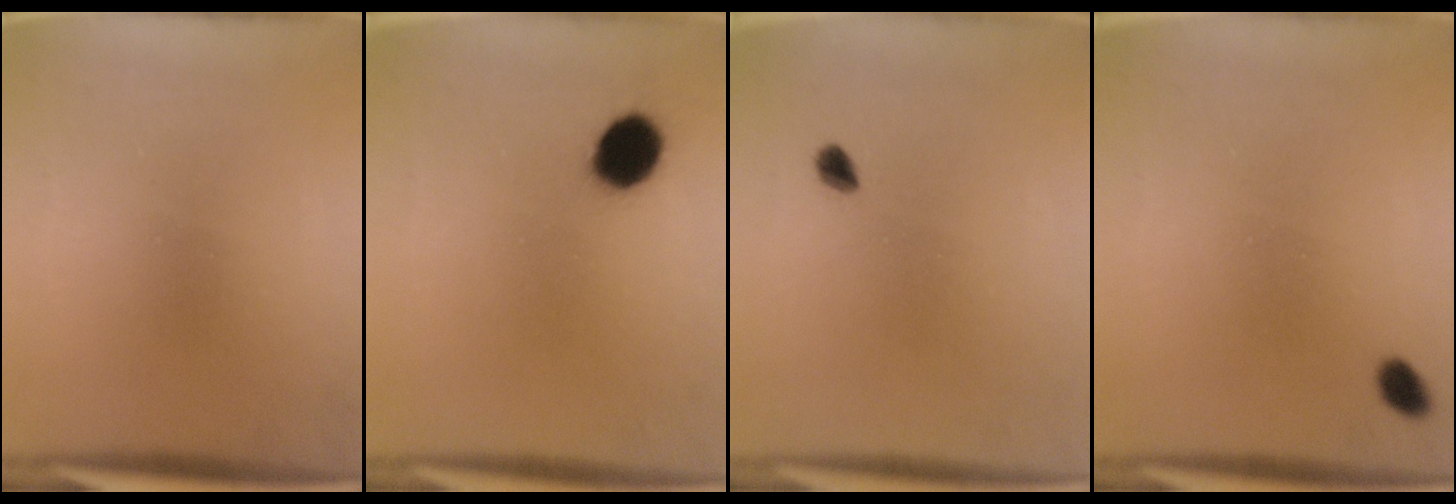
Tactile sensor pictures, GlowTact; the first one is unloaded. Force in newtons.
{"total": 8.4}
{"total": 1.7}
{"total": 1.9}